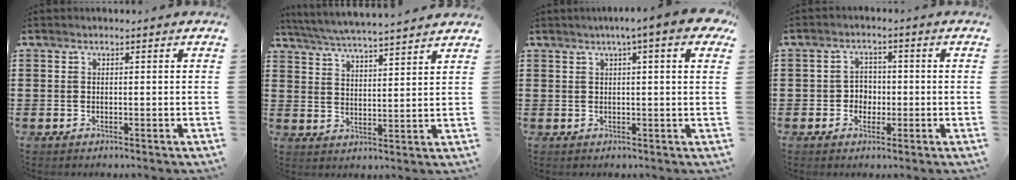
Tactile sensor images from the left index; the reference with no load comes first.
{"total": 5.0, "force": [4.9, -0.5, 1.1], "torque": [-0.042, -0.030, 0.084]}
{"total": 4.5, "force": [2.3, -0.1, 3.8], "torque": [-0.070, 0.002, 0.037]}
{"total": 3.0, "force": [-0.8, 2.6, 1.2], "torque": [-0.031, 0.007, -0.021]}